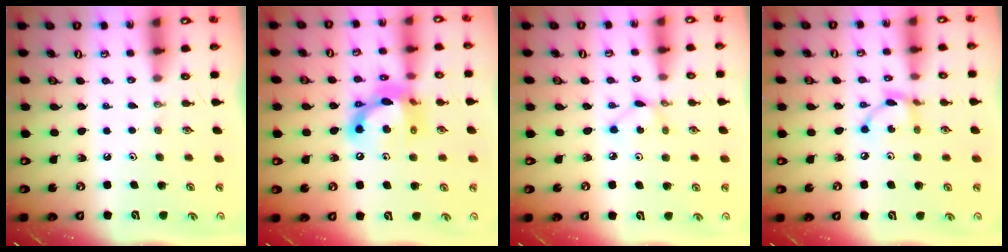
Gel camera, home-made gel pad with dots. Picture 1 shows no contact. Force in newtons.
{"total": 14.3, "press": 14.3, "slide": 0.9}
{"total": 2.8, "press": 2.8, "slide": 0.1}
{"total": 6.0, "press": 6.0, "slide": 0.1}